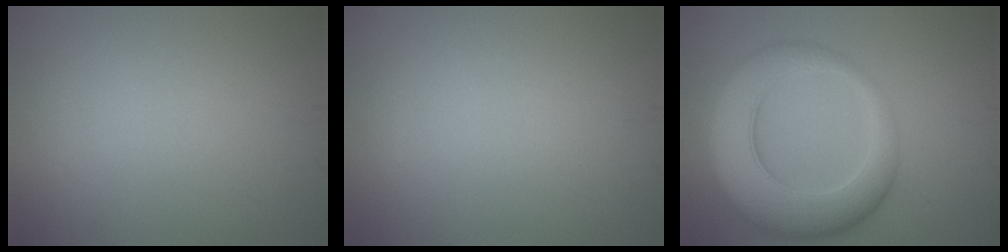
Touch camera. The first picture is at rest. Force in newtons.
{"total": 0.0}
{"total": 8.3, "press": 8.3, "slide": 0.2}